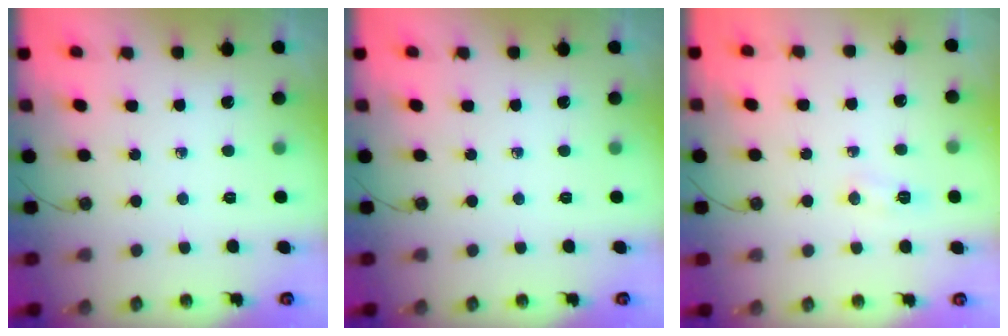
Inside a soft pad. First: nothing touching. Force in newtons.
{"total": 0.0}
{"total": 5.8, "press": 5.7, "slide": 0.9}